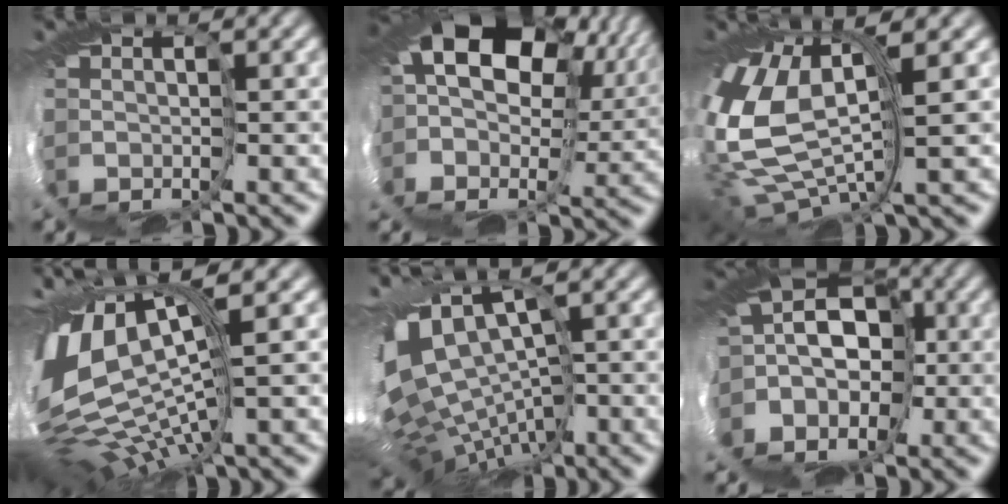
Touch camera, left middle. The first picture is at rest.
{"total": 13.3, "force": [4.1, 8.4, 9.4], "torque": [-0.215, 0.021, 0.065]}
{"total": 8.8, "force": [1.1, 3.3, 8.1], "torque": [-0.229, -0.010, 0.034]}
{"total": 9.9, "force": [1.7, 3.3, 9.2], "torque": [-0.236, -0.009, 0.058]}
{"total": 8.5, "force": [-2.2, 3.7, 7.3], "torque": [-0.159, 0.005, 0.005]}
{"total": 6.9, "force": [-2.9, 5.3, 3.3], "torque": [-0.086, 0.020, -0.064]}